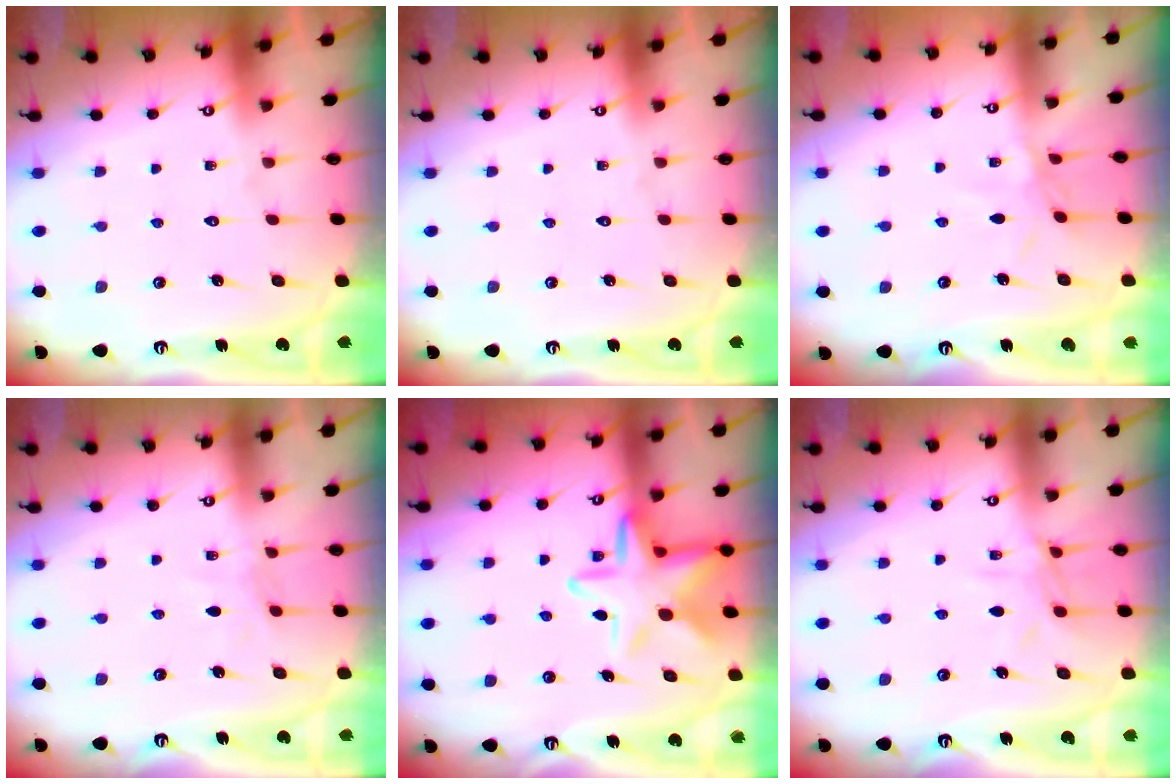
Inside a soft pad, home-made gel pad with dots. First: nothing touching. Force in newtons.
{"total": 0.0}
{"total": 4.6, "press": 4.6, "slide": 0.4}
{"total": 4.4, "press": 4.3, "slide": 0.5}
{"total": 13.5, "press": 13.5, "slide": 1.2}
{"total": 7.5, "press": 7.5, "slide": 0.6}